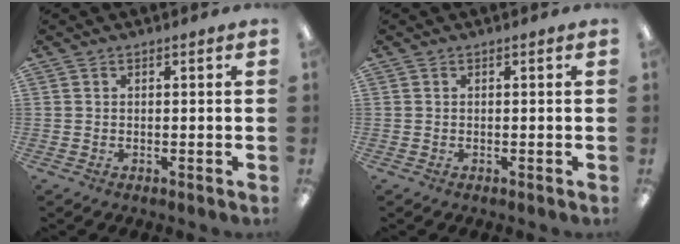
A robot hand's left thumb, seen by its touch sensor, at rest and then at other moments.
{"total": 0.0}